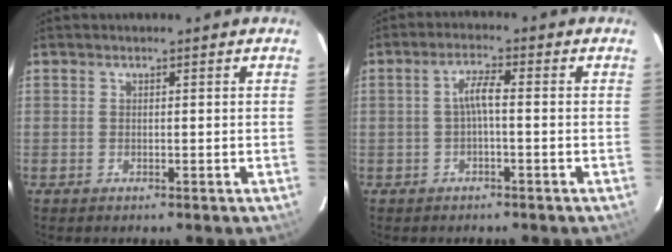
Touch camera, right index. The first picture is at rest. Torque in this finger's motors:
{"motor_torque": [0.36, -0.08, 0.34, 0.07]}